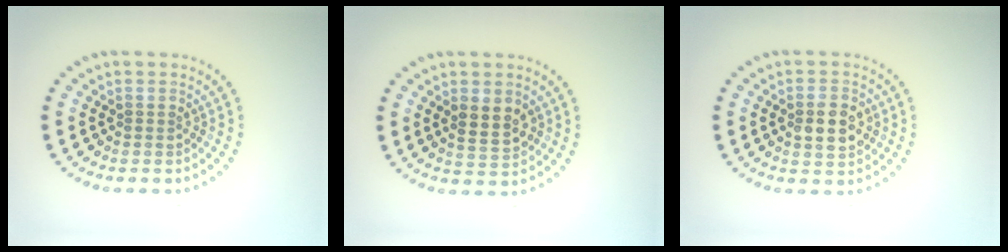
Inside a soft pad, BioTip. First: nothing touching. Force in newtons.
{"total": 2.7, "press": 2.7, "slide": 0.5}
{"total": 3.6, "press": 3.6, "slide": 0.2}